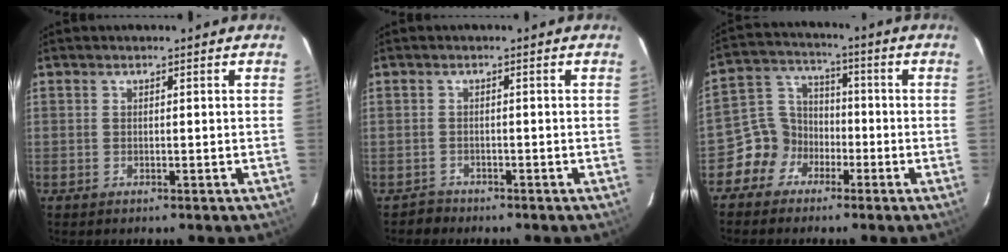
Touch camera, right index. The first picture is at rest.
{"total": 2.0, "force": [-1.5, 1.3, -0.5], "torque": [0.005, 0.009, -0.025]}
{"total": 7.6, "force": [-4.2, 6.3, 1.0], "torque": [-0.028, 0.038, -0.087]}